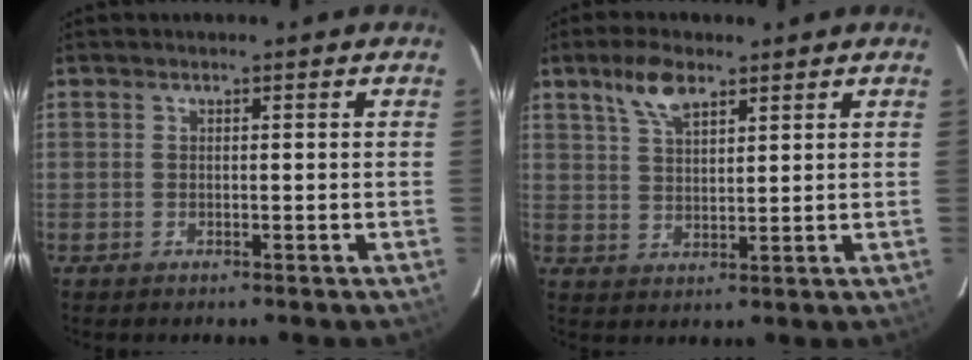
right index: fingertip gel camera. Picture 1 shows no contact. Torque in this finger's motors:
{"motor_torque": [0.08, 0.08, 0.09, 0.04]}